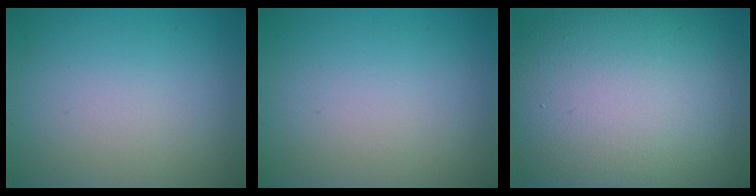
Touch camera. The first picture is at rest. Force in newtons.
{"total": 0.0}
{"total": 15.8, "press": 15.8, "slide": 0.6}